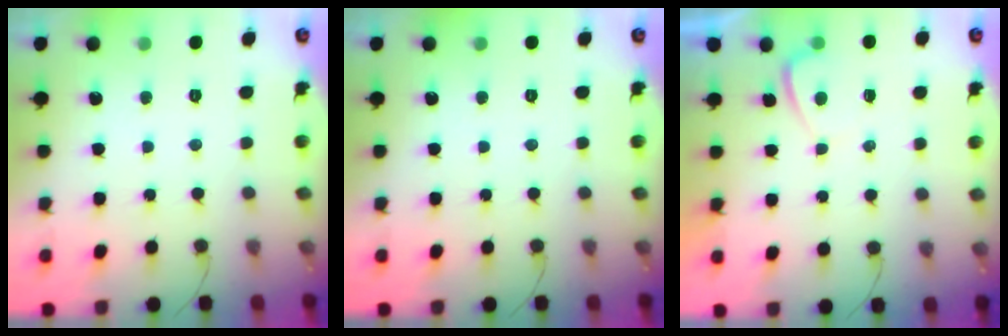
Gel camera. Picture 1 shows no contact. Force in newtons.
{"total": 0.0}
{"total": 0.8, "press": 0.6, "slide": 0.5}